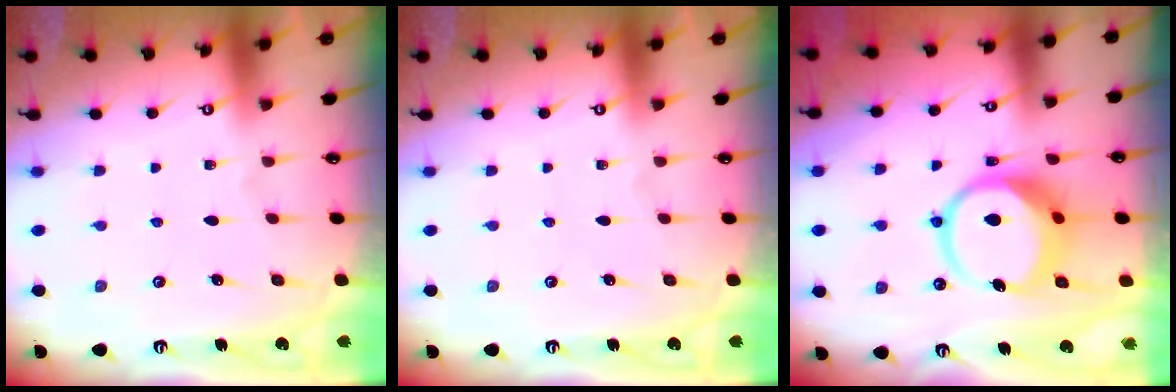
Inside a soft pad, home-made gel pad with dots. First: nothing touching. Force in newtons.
{"total": 0.0}
{"total": 11.2, "press": 11.1, "slide": 1.2}